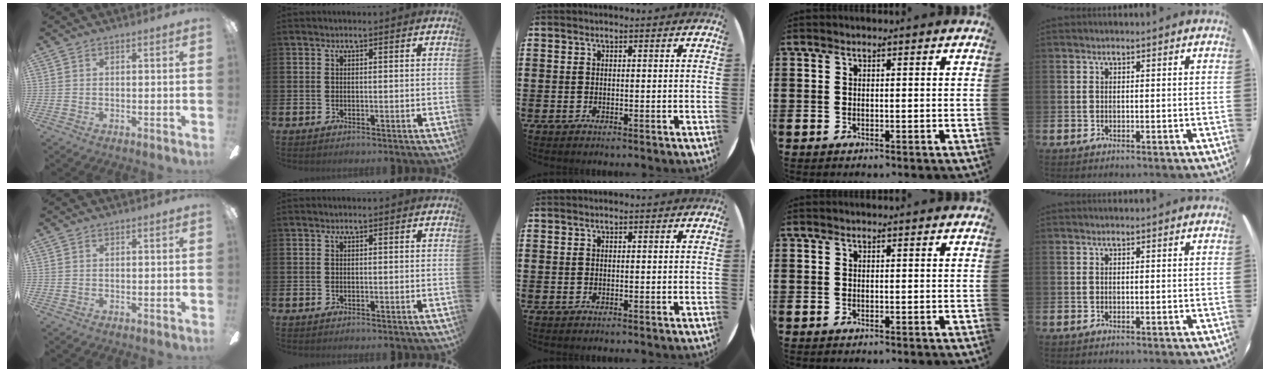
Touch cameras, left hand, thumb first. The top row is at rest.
{}